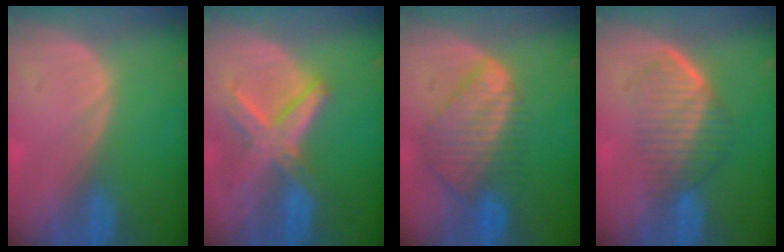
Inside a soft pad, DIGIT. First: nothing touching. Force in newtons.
{"total": 8.3, "press": 7.1, "slide": 4.3}
{"total": 9.1, "press": 7.7, "slide": 4.8}
{"total": 7.0, "press": 6.1, "slide": 3.5}